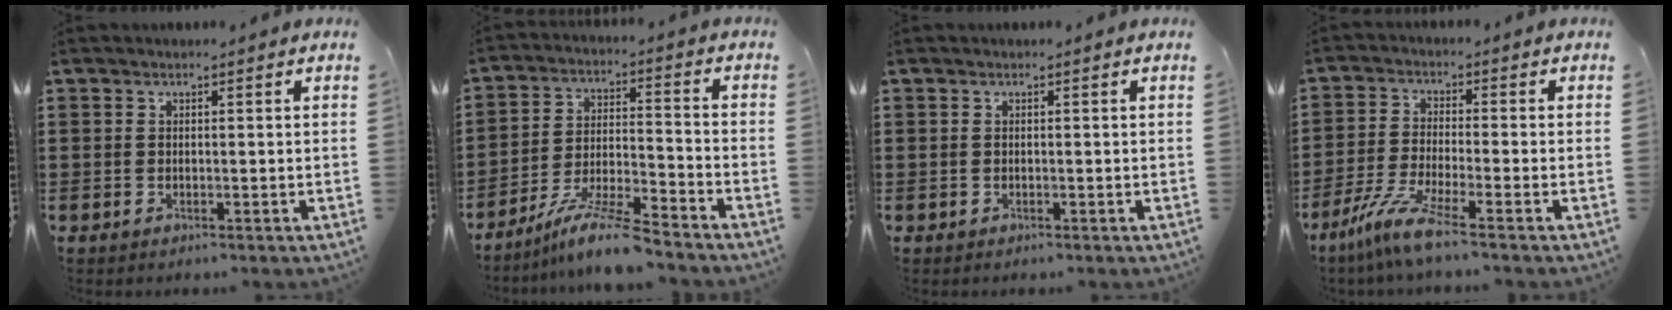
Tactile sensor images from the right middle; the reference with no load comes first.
{"total": 8.9, "force": [-7.6, 0.4, 4.7], "torque": [-0.094, 0.001, -0.148]}
{"total": 0.0}
{"total": 6.6, "force": [-4.7, 0.1, 4.5], "torque": [-0.107, -0.022, -0.095]}